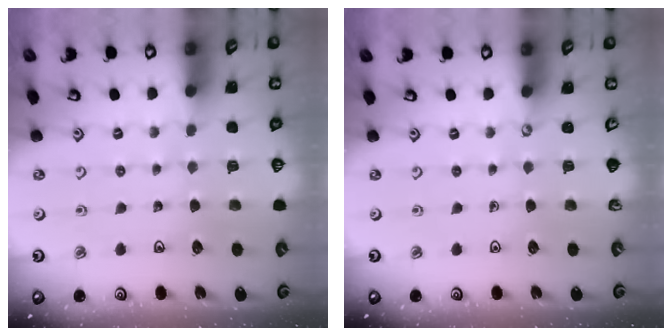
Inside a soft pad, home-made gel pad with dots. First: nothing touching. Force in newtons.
{"total": 0.0}